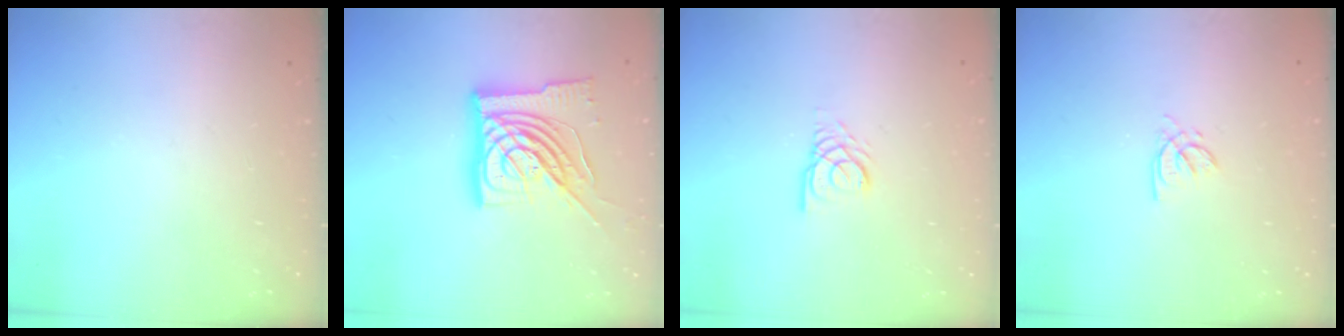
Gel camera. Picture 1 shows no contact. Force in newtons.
{"total": 18.2, "press": 18.1, "slide": 1.9}
{"total": 3.0, "press": 2.9, "slide": 0.3}
{"total": 2.2, "press": 2.2, "slide": 0.2}